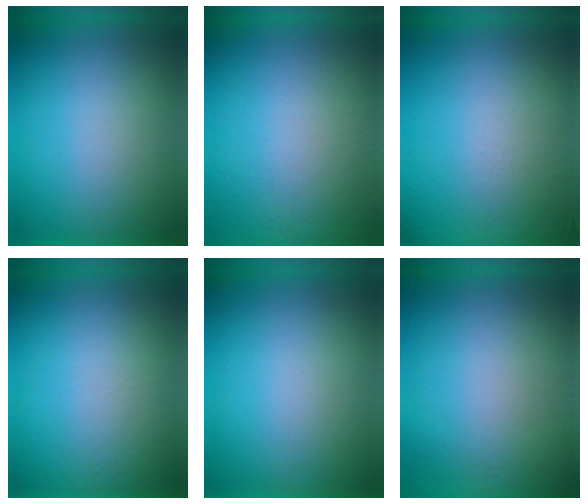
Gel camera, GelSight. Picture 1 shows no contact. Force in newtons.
{"total": 9.5}
{"total": 7.3}
{"total": 1.0}
{"total": 0.0}
{"total": 5.5}